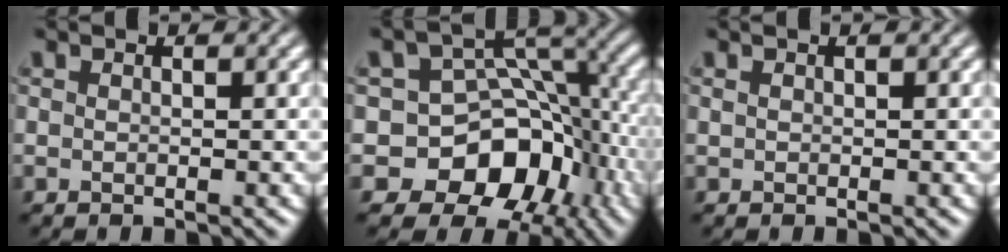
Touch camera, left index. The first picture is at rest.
{"total": 11.6, "force": [-5.0, 9.3, 4.7], "torque": [-0.072, 0.023, -0.106]}
{"total": 0.0}